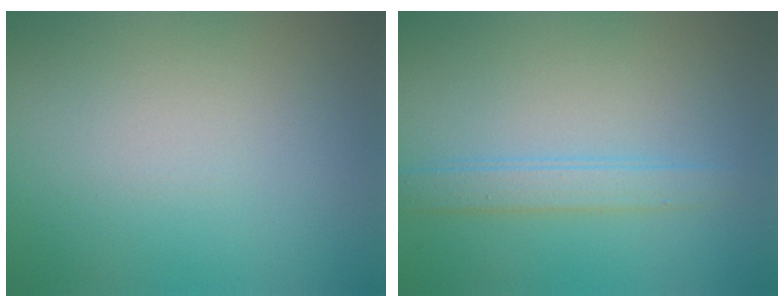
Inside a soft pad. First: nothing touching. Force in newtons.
{"total": 2.2, "press": 2.2, "slide": 0.1}